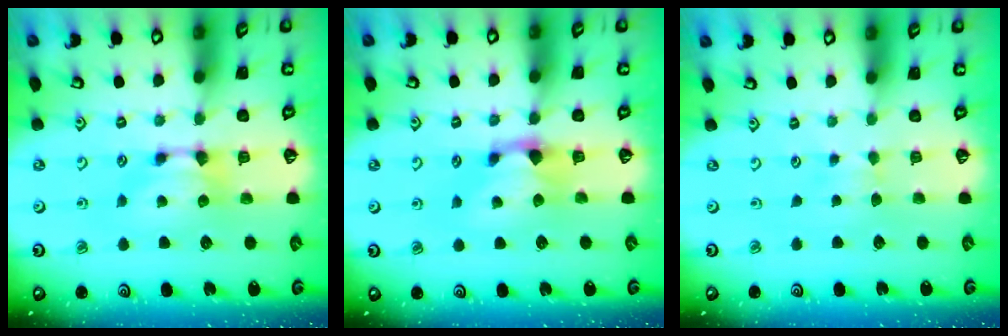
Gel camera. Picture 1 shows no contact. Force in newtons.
{"total": 1.3, "press": 0.4, "slide": 1.2}
{"total": 3.0, "press": 2.9, "slide": 0.4}